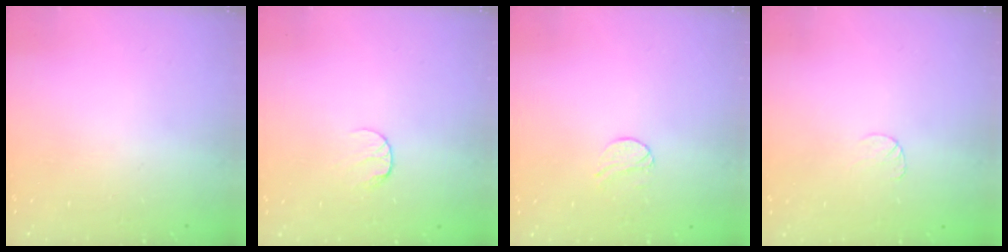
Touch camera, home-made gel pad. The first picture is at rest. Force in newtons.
{"total": 6.1, "press": 6.1, "slide": 0.6}
{"total": 6.0, "press": 5.9, "slide": 0.6}
{"total": 3.8, "press": 3.8, "slide": 0.4}